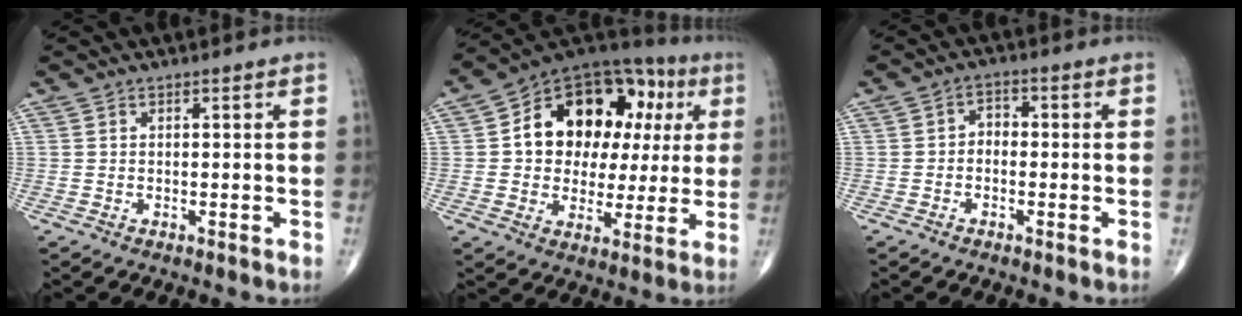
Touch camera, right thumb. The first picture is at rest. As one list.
[{"total": 21.3, "force": [4.5, 15.1, 14.3], "torque": [-0.153, 0.035, 0.069]}, {"total": 2.7, "force": [-0.6, 2.0, 1.7], "torque": [-0.011, 0.018, -0.023]}]